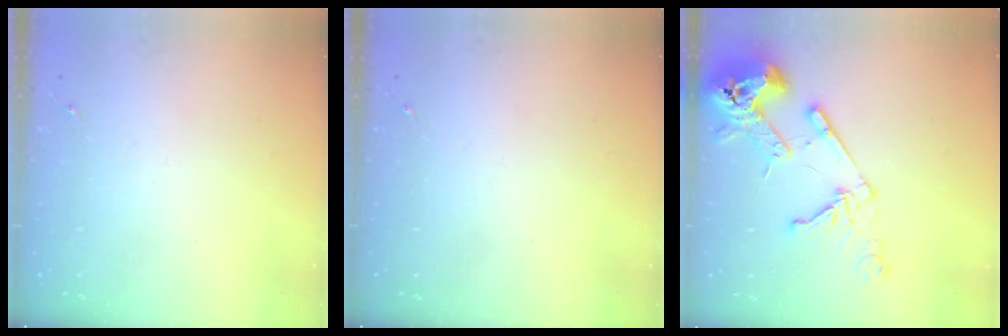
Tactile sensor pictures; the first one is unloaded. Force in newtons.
{"total": 0.0}
{"total": 18.8, "press": 18.6, "slide": 2.5}